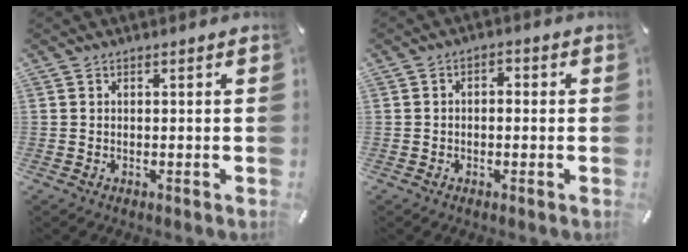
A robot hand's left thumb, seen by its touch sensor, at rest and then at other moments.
{"total": 2.3, "force": [-1.2, 1.5, 1.3], "torque": [-0.023, 0.011, -0.024]}